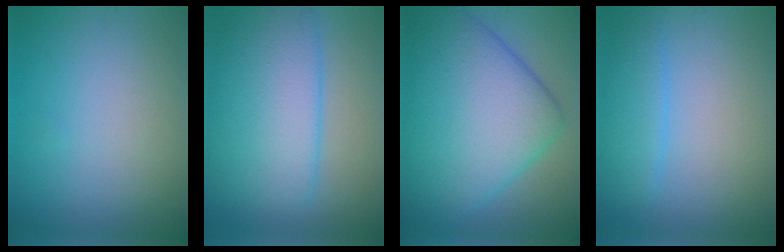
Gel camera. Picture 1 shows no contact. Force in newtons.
{"total": 8.5, "press": 8.5, "slide": 0.3}
{"total": 15.0, "press": 15.0, "slide": 0.1}
{"total": 2.8, "press": 2.8, "slide": 0.3}